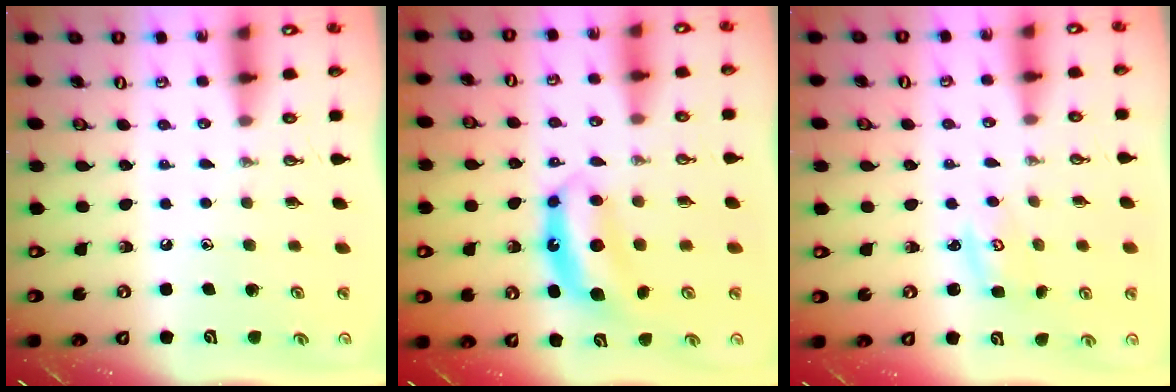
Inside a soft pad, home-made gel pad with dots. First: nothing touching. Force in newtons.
{"total": 6.8, "press": 6.8, "slide": 0.3}
{"total": 2.9, "press": 2.9, "slide": 0.3}